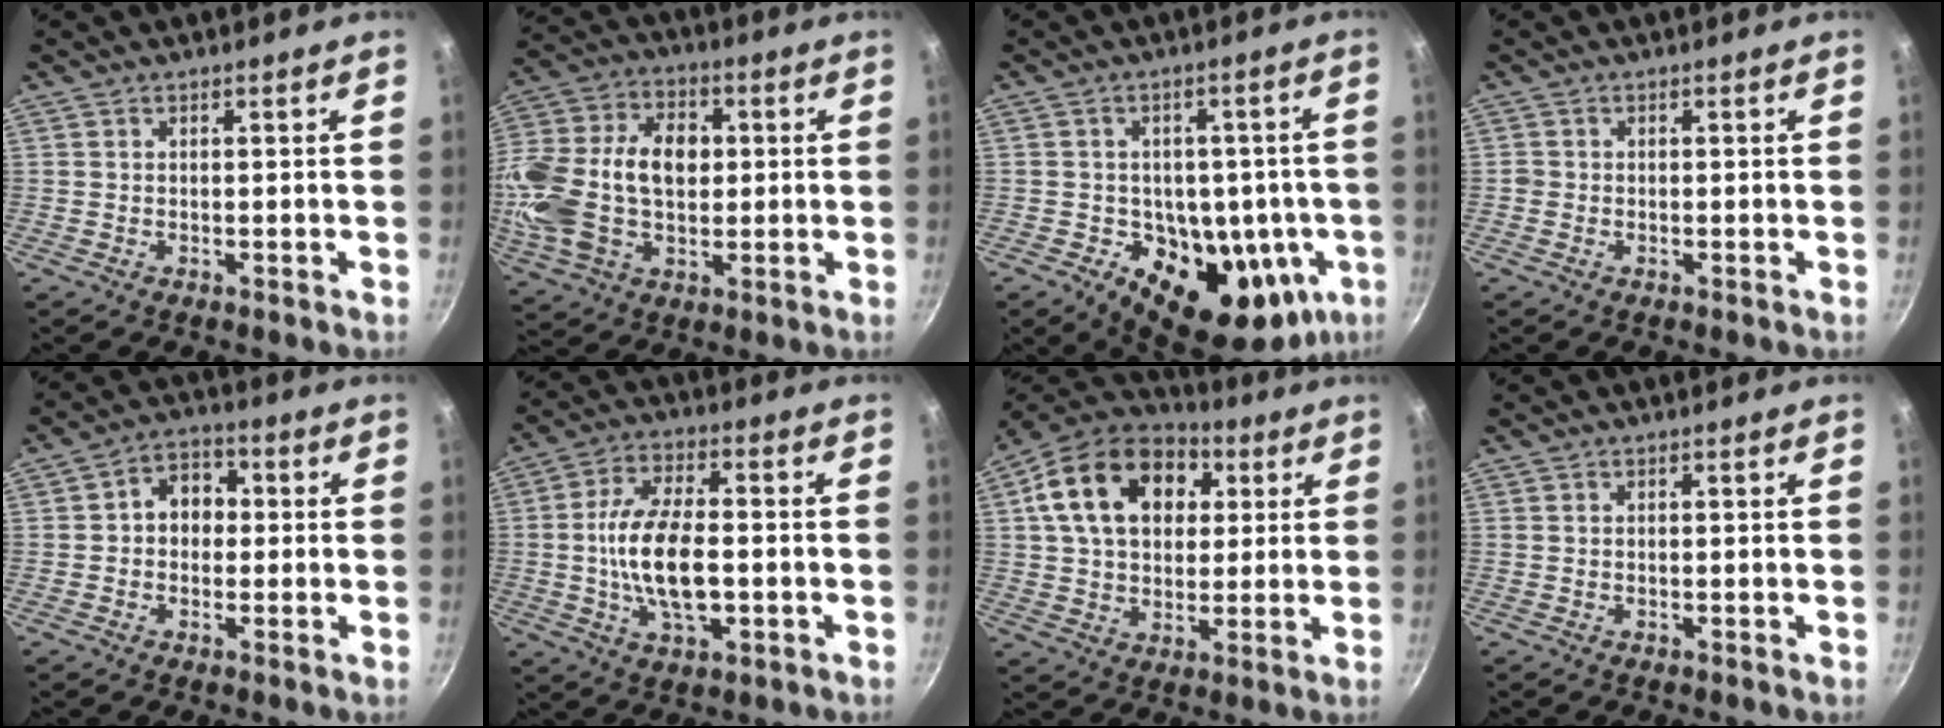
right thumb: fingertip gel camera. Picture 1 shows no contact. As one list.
[{"total": 21.9, "force": [0.8, 14.5, 16.3], "torque": [-0.304, 0.030, 0.009]}, {"total": 19.4, "force": [-5.4, 12.7, 13.6], "torque": [-0.154, -0.002, -0.061]}, {"total": 0.8, "force": [-0.3, 0.8, 0.2], "torque": [-0.003, 0.001, -0.007]}, {"total": 7.0, "force": [0.3, 5.6, 4.3], "torque": [-0.025, 0.018, -0.008]}, {"total": 14.0, "force": [-1.8, 6.9, 12.1], "torque": [-0.214, 0.021, -0.035]}, {"total": 20.1, "force": [5.9, 14.1, 13.1], "torque": [-0.206, 0.014, 0.087]}, {"total": 0.0}]